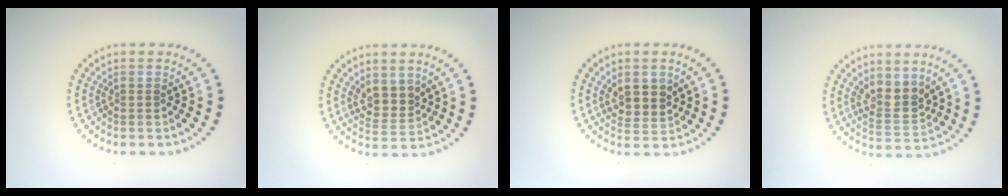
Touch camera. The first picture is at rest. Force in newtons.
{"total": 2.6, "press": 2.2, "slide": 1.4}
{"total": 2.8, "press": 2.5, "slide": 1.3}
{"total": 3.2, "press": 2.9, "slide": 1.4}